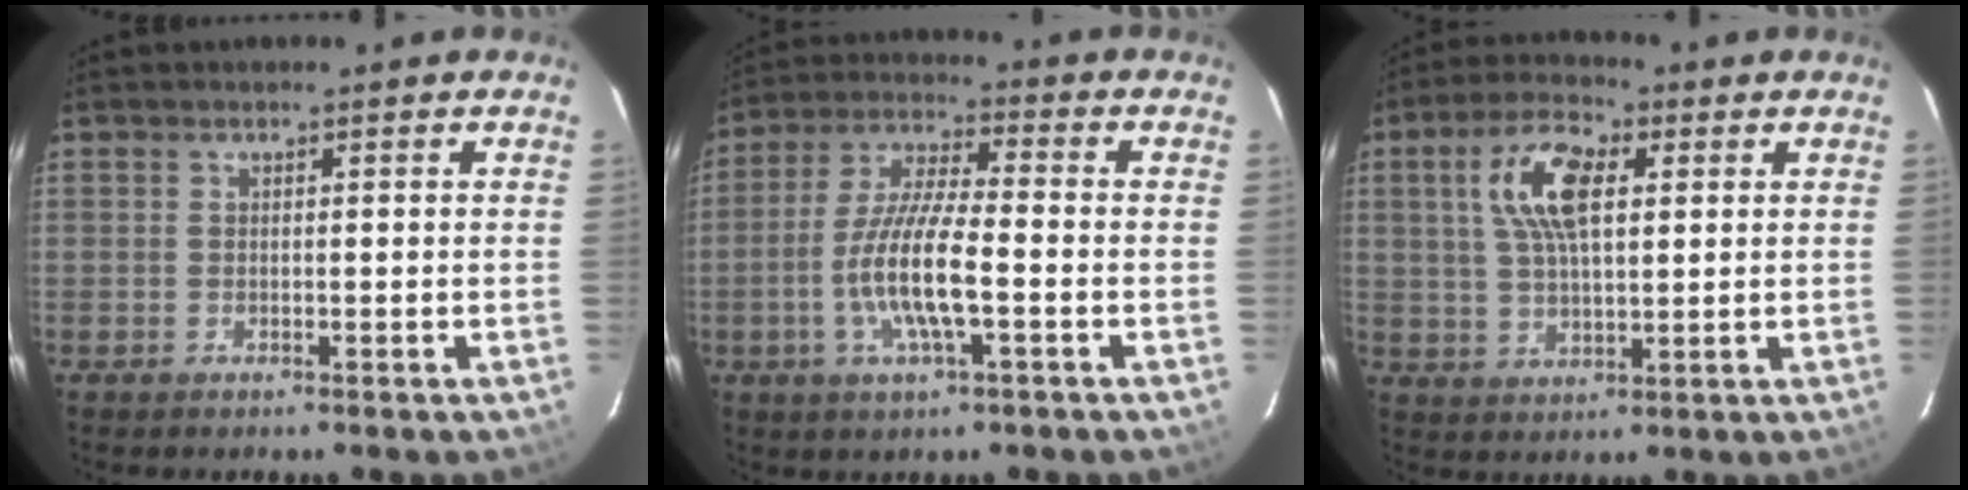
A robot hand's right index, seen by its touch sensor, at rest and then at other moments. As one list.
[{"total": 11.7, "force": [-3.3, 2.2, 11.0], "torque": [-0.226, -0.003, -0.065]}, {"total": 10.5, "force": [3.1, 4.7, 8.9], "torque": [-0.169, 0.020, 0.058]}]